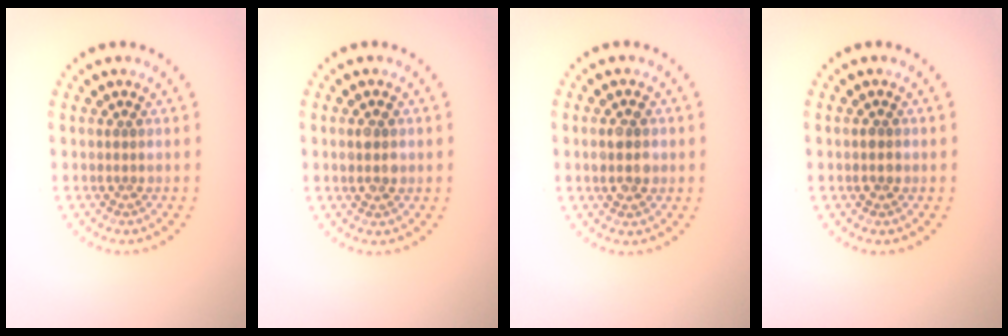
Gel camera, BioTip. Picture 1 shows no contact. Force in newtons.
{"total": 1.7, "press": 1.6, "slide": 0.2}
{"total": 2.8, "press": 2.8, "slide": 0.2}
{"total": 1.1, "press": 1.1, "slide": 0.3}